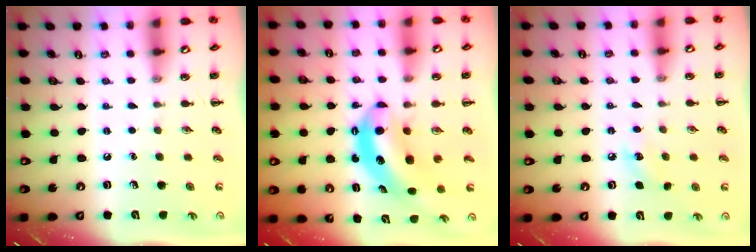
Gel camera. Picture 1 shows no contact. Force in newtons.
{"total": 6.7, "press": 6.6, "slide": 1.5}
{"total": 7.4, "press": 7.1, "slide": 2.1}